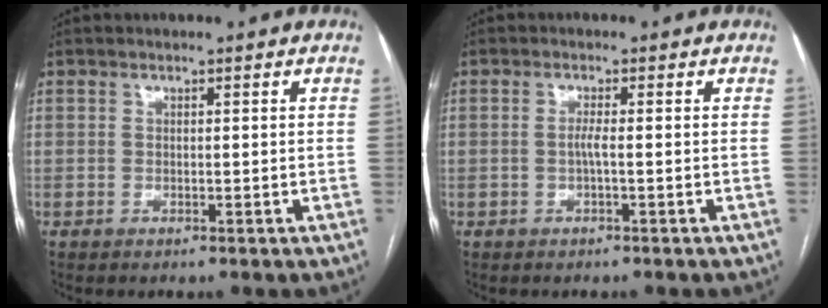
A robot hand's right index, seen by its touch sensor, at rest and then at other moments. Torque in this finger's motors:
{"motor_torque": [0.29, -0.13, 0.23, 0.04]}